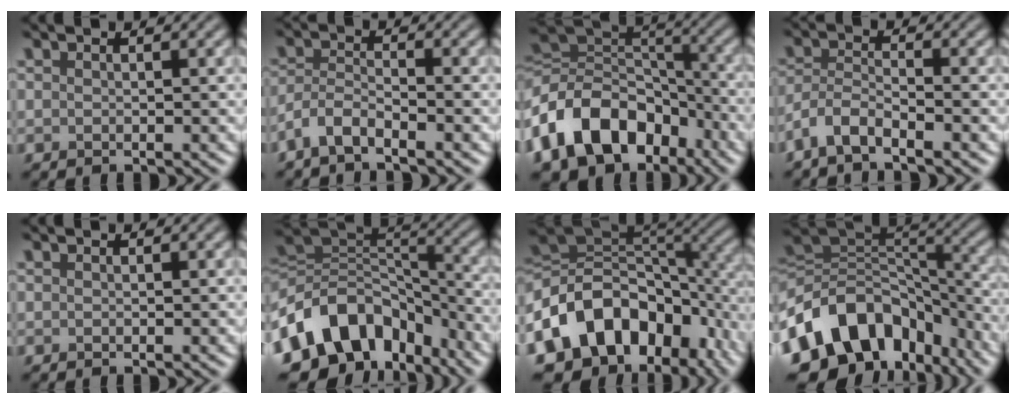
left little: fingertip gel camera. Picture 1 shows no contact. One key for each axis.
{"total": 2.8, "fx": -2.3, "fy": 0.5, "fz": 1.5, "tx": -0.033, "ty": 0.001, "tz": -0.056}
{"total": 12.7, "fx": -5.9, "fy": 8.9, "fz": 6.9, "tx": -0.143, "ty": 0.005, "tz": -0.114}
{"total": 3.2, "fx": -2.6, "fy": 0.6, "fz": 1.7, "tx": -0.038, "ty": 0.000, "tz": -0.063}
{"total": 0.0}
{"total": 12.1, "fx": -5.8, "fy": 8.6, "fz": 6.2, "tx": -0.117, "ty": 0.008, "tz": -0.107}
{"total": 14.6, "fx": -5.4, "fy": 10.3, "fz": 8.8, "tx": -0.160, "ty": 0.004, "tz": -0.093}
{"total": 13.6, "fx": -6.3, "fy": 9.6, "fz": 7.2, "tx": -0.143, "ty": 0.006, "tz": -0.111}